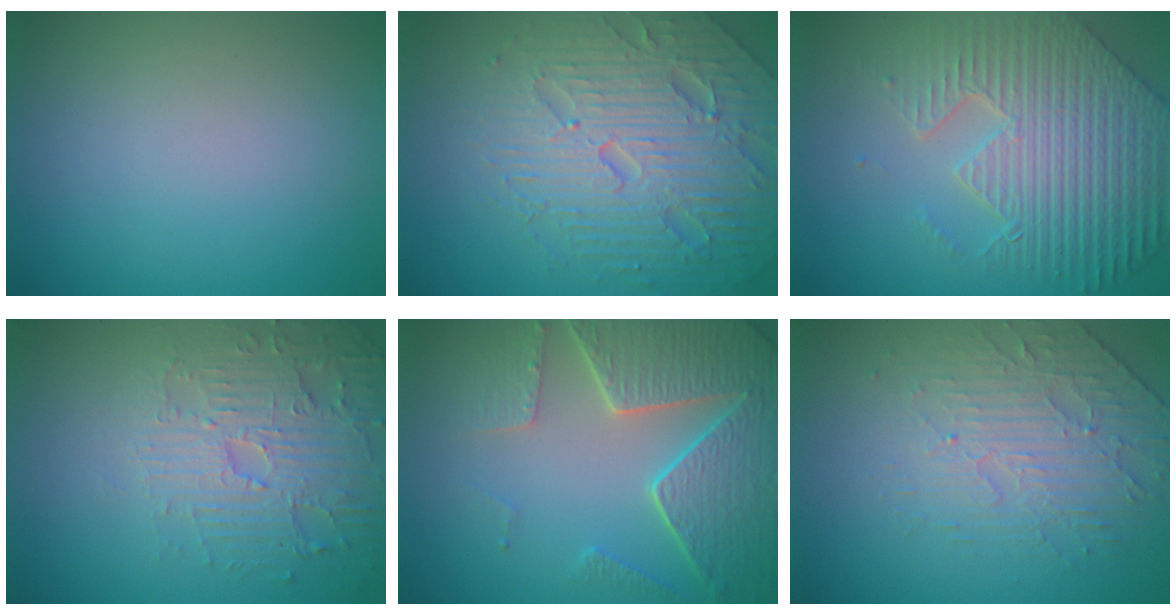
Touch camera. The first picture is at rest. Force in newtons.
{"total": 7.4, "press": 7.3, "slide": 1.5}
{"total": 8.8, "press": 6.3, "slide": 6.1}
{"total": 4.8, "press": 4.1, "slide": 2.6}
{"total": 7.2, "press": 5.7, "slide": 4.5}
{"total": 4.7, "press": 3.3, "slide": 3.3}